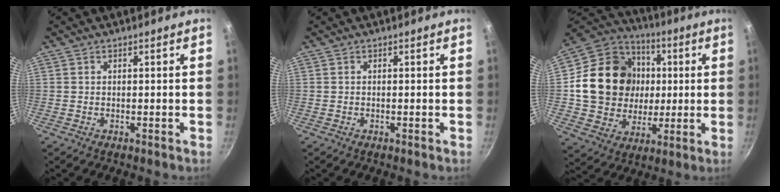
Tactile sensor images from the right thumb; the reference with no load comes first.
{"total": 0.0}
{"total": 21.4, "force": [2.0, 18.3, 10.9], "torque": [-0.174, 0.019, 0.038]}